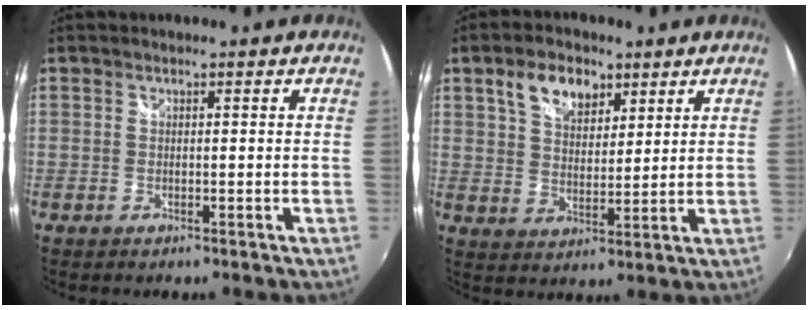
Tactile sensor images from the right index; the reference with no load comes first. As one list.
[{"total": 8.2, "force": [4.6, 4.8, 4.9], "torque": [-0.087, 0.016, 0.081]}]